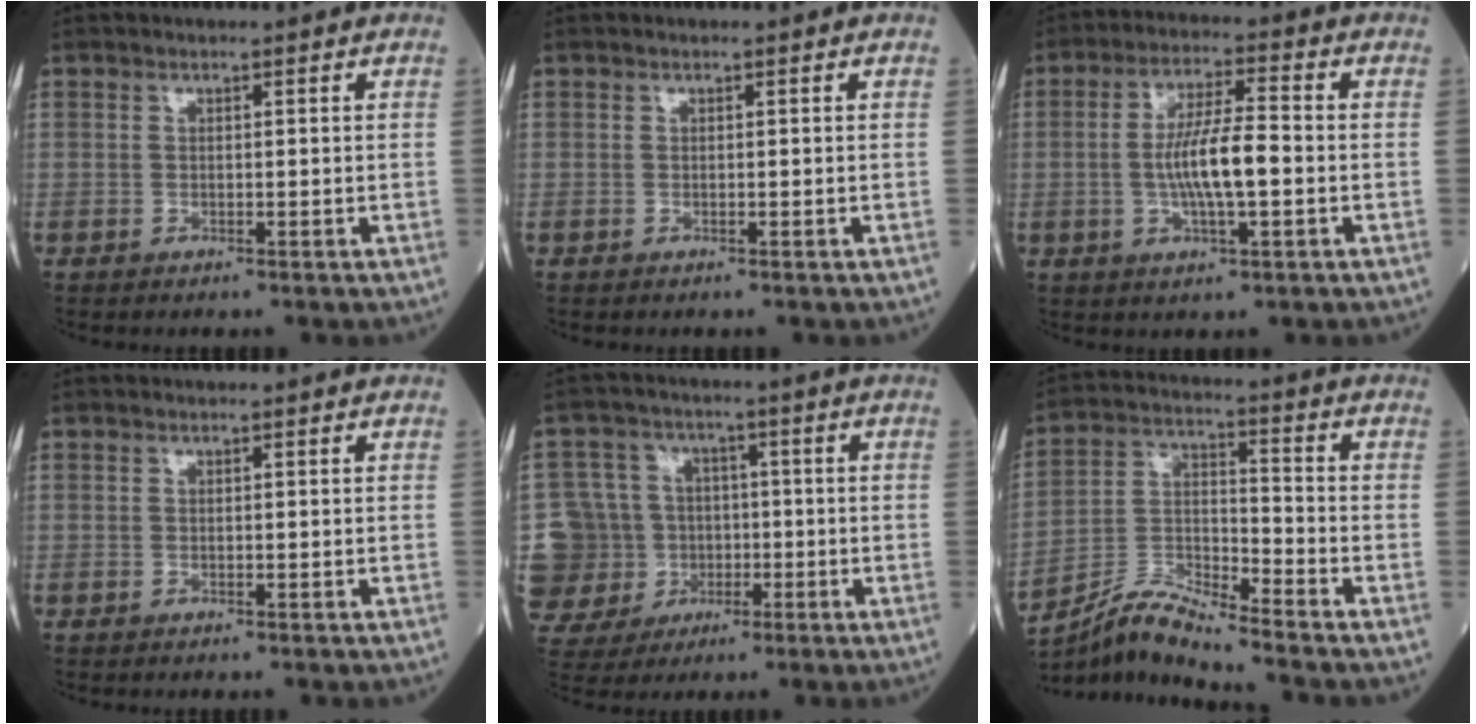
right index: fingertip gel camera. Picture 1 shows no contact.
{"total": 0.0}
{"total": 8.7, "force": [-1.1, 1.4, 8.5], "torque": [-0.162, 0.004, -0.022]}
{"total": 0.0}
{"total": 11.1, "force": [-1.4, 10.7, 2.5], "torque": [-0.083, 0.031, -0.006]}
{"total": 8.5, "force": [-7.9, -0.4, 3.1], "torque": [-0.072, 0.002, -0.150]}